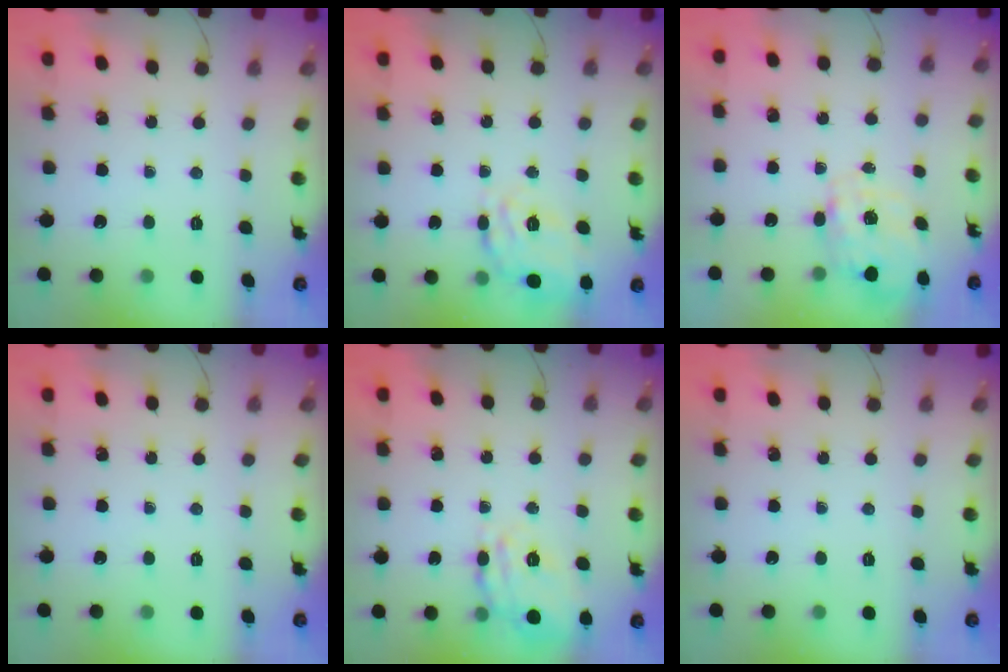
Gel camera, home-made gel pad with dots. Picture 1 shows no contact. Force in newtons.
{"total": 14.3, "press": 14.1, "slide": 2.7}
{"total": 2.7, "press": 2.6, "slide": 0.8}
{"total": 0.0}
{"total": 9.6, "press": 9.4, "slide": 1.8}
{"total": 0.0}